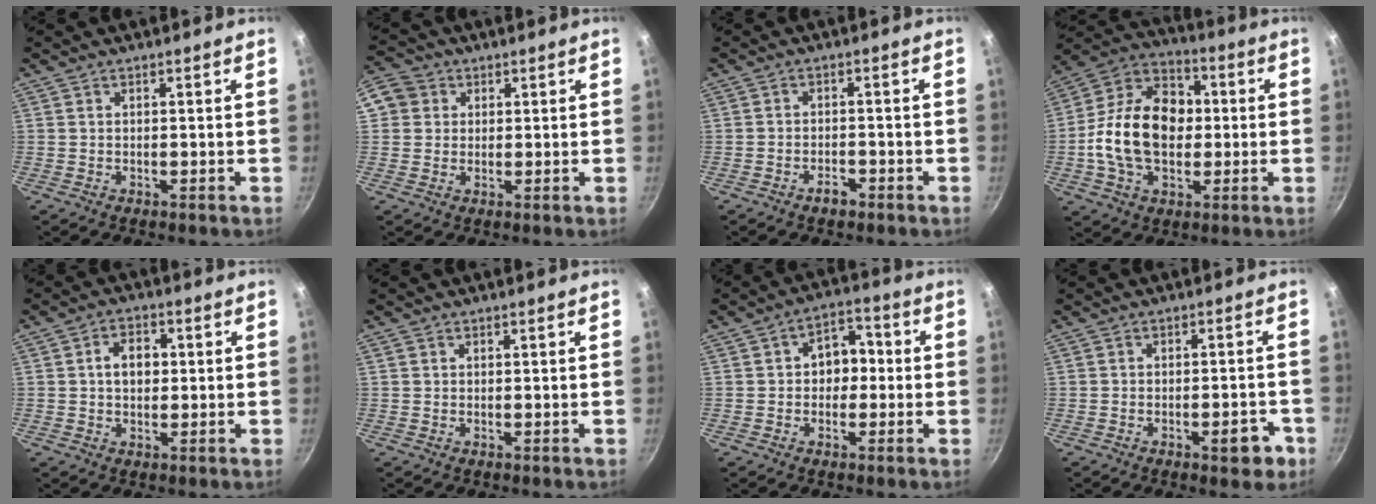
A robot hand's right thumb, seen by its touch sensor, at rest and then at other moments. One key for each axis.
{"total": 7.4, "fx": 1.9, "fy": 6.7, "fz": 2.4, "tx": -0.023, "ty": 0.012, "tz": 0.023}
{"total": 2.6, "fx": -1.8, "fy": 1.3, "fz": 1.3, "tx": -0.016, "ty": 0.019, "tz": -0.028}
{"total": 19.2, "fx": -0.6, "fy": 13.5, "fz": 13.7, "tx": -0.208, "ty": 0.035, "tz": -0.024}
{"total": 5.3, "fx": 0.5, "fy": 4.0, "fz": 3.5, "tx": -0.030, "ty": 0.010, "tz": 0.003}
{"total": 0.5, "fx": 0.2, "fy": 0.5, "fz": 0.1, "tx": -0.002, "ty": 0.003, "tz": 0.001}
{"total": 7.2, "fx": -0.1, "fy": 5.6, "fz": 4.5, "tx": -0.009, "ty": 0.021, "tz": -0.010}
{"total": 5.5, "fx": -2.7, "fy": 2.4, "fz": 4.2, "tx": -0.032, "ty": 0.024, "tz": -0.029}